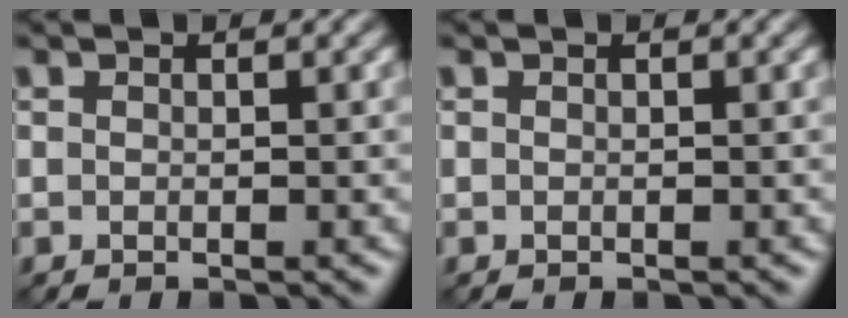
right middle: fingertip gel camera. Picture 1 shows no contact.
{"total": 0.0}